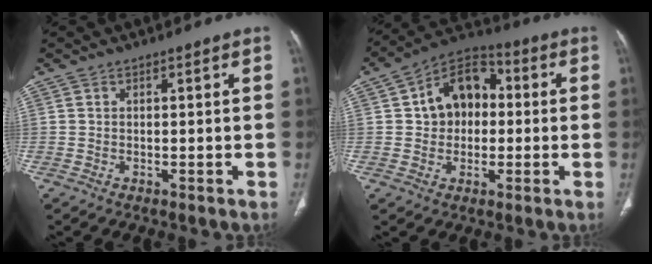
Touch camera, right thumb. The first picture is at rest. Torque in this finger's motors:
{"motor_torque": [0.17, 0.20, 0.22, -0.14, 0.23]}